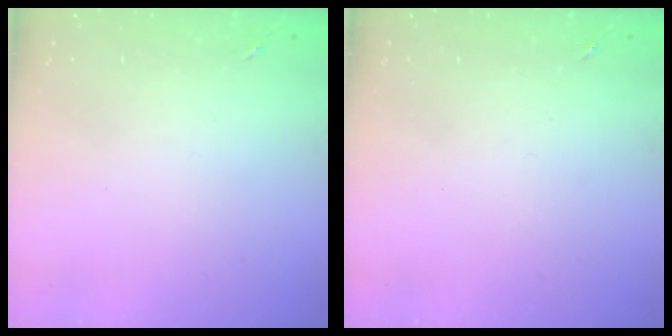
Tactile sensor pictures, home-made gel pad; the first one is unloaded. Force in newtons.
{"total": 0.0}